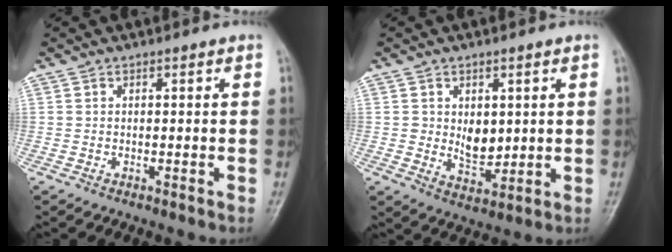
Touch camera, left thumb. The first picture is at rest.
{"total": 5.8, "force": [0.9, 4.0, 4.1], "torque": [-0.042, -0.016, 0.027]}